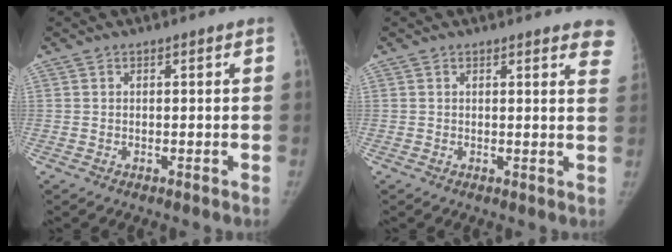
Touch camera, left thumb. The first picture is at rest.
{"total": 5.9, "force": [5.0, 1.5, 2.7], "torque": [-0.004, -0.022, 0.034]}